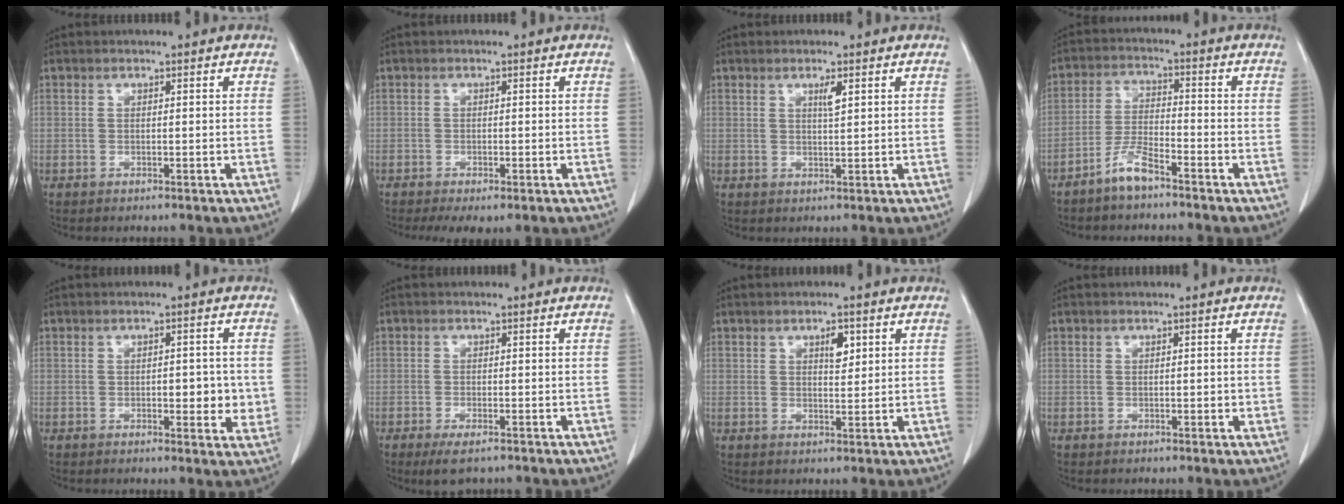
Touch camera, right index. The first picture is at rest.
{"total": 3.9, "force": [-2.6, 1.5, 2.6], "torque": [-0.044, -0.010, -0.038]}
{"total": 1.9, "force": [0.9, 0.1, 1.6], "torque": [-0.031, -0.003, 0.015]}
{"total": 5.2, "force": [-4.1, 0.9, 3.1], "torque": [-0.070, -0.003, -0.081]}
{"total": 4.9, "force": [-0.4, 2.2, 4.4], "torque": [-0.047, -0.002, -0.004]}
{"total": 3.7, "force": [-2.6, 1.0, 2.4], "torque": [-0.045, -0.007, -0.038]}
{"total": 2.9, "force": [1.3, 1.2, 2.3], "torque": [-0.036, -0.002, 0.022]}
{"total": 1.0, "force": [-0.1, 0.3, 0.9], "torque": [-0.013, 0.000, -0.001]}